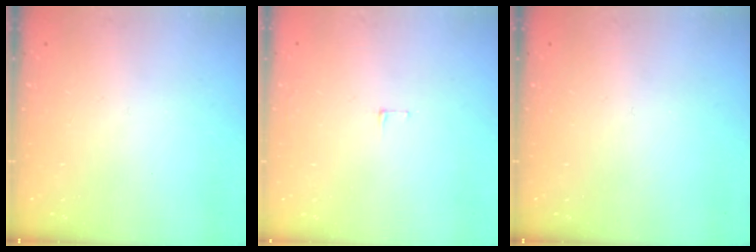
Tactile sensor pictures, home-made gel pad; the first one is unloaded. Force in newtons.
{"total": 3.8, "press": 3.8, "slide": 0.3}
{"total": 0.0}